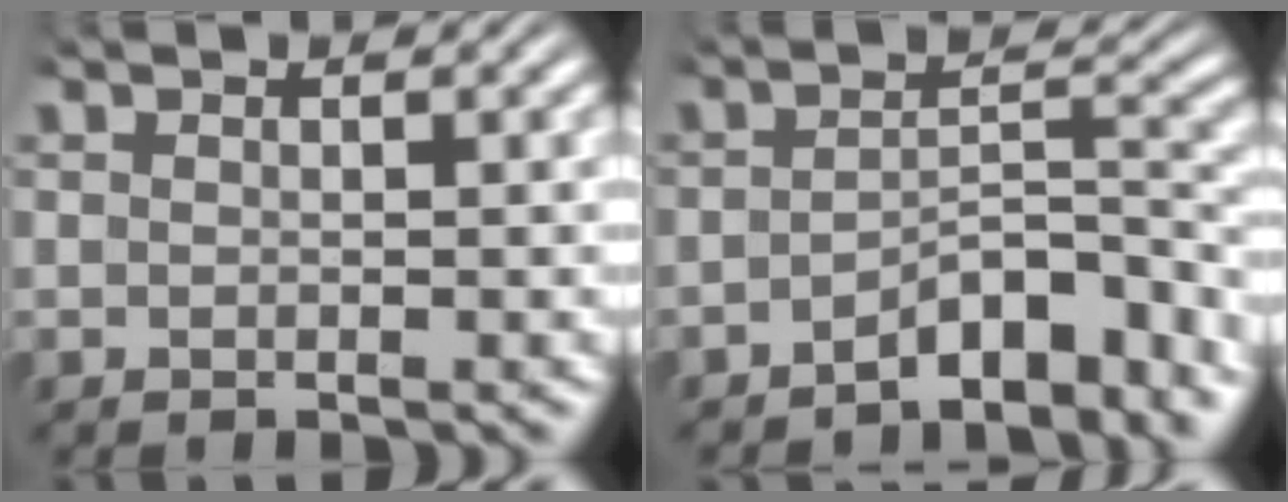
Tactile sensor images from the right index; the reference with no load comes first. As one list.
[{"total": 5.3, "force": [-4.1, 1.0, 3.2], "torque": [-0.036, -0.009, -0.062]}]